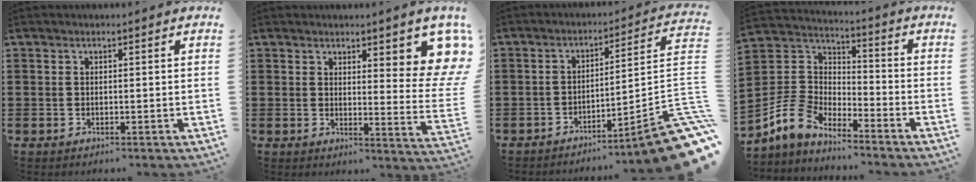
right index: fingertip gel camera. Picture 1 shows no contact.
{"total": 6.3, "force": [4.7, 1.5, 3.9], "torque": [-0.060, -0.022, 0.079]}
{"total": 11.8, "force": [-6.4, 1.8, 9.7], "torque": [-0.122, 0.006, -0.113]}
{"total": 7.2, "force": [-5.5, 4.3, 1.9], "torque": [-0.091, 0.005, -0.120]}